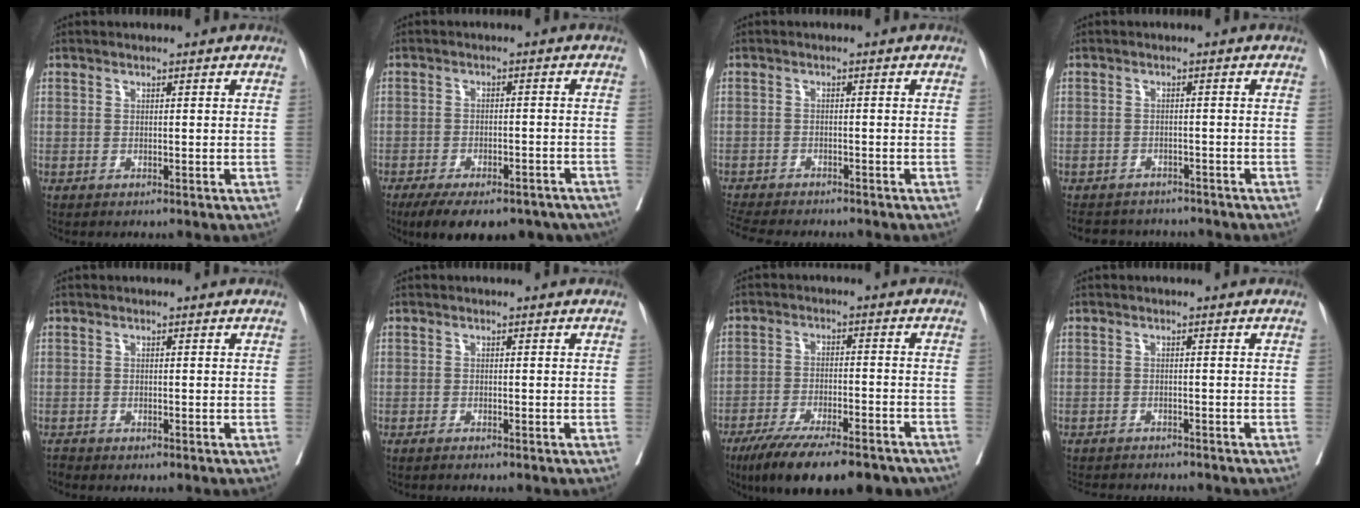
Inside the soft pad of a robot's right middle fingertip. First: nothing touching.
{"total": 15.7, "force": [-12.0, 6.2, 8.1], "torque": [-0.119, -0.005, -0.154]}
{"total": 9.7, "force": [-8.7, 1.8, 3.9], "torque": [-0.065, -0.013, -0.130]}
{"total": 7.5, "force": [-6.9, 2.7, 1.0], "torque": [-0.012, 0.004, -0.090]}
{"total": 0.5, "force": [-0.5, 0.0, -0.1], "torque": [-0.006, -0.006, -0.013]}
{"total": 1.4, "force": [-1.2, -0.2, 0.7], "torque": [-0.012, -0.001, -0.017]}
{"total": 17.6, "force": [-13.8, 4.2, 10.1], "torque": [-0.138, -0.012, -0.205]}
{"total": 7.8, "force": [-7.3, 1.4, 2.2], "torque": [-0.030, -0.007, -0.100]}